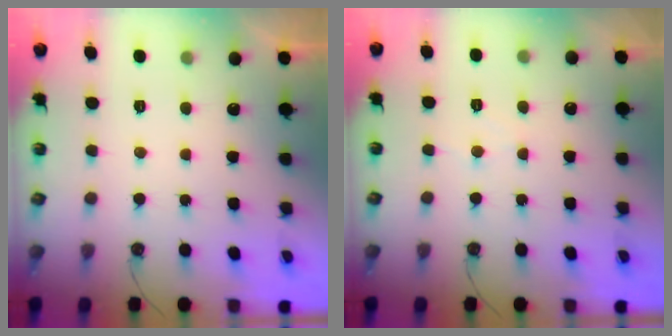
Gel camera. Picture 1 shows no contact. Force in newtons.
{"total": 3.4, "press": 3.3, "slide": 0.5}